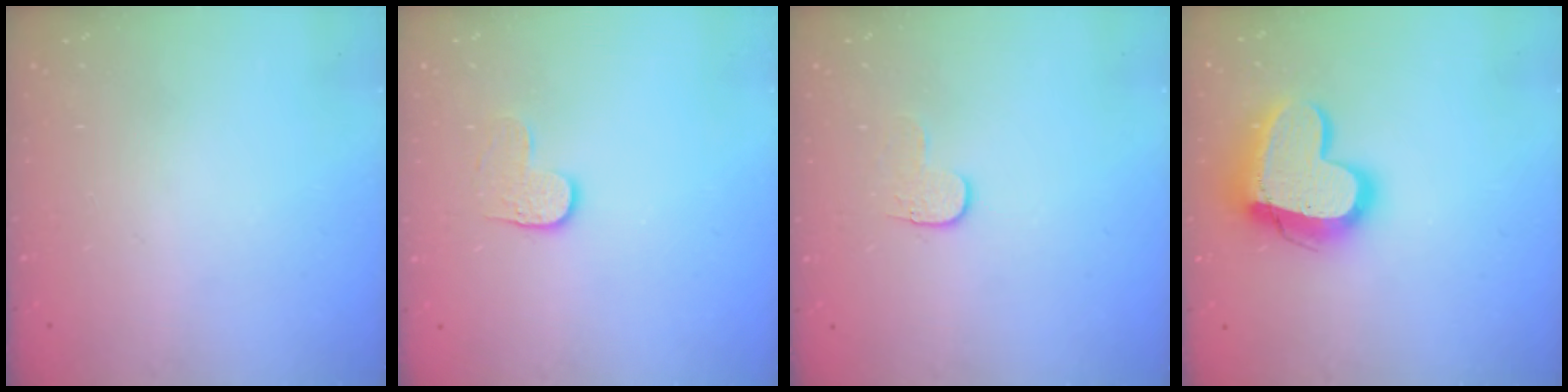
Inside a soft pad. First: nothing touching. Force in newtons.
{"total": 4.0, "press": 4.0, "slide": 0.4}
{"total": 4.0, "press": 3.9, "slide": 0.5}
{"total": 16.7, "press": 16.7, "slide": 1.1}